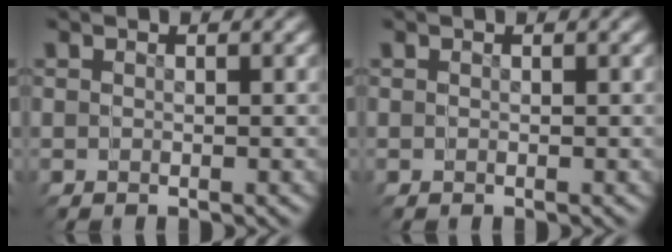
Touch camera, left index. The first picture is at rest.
{"total": 0.0}